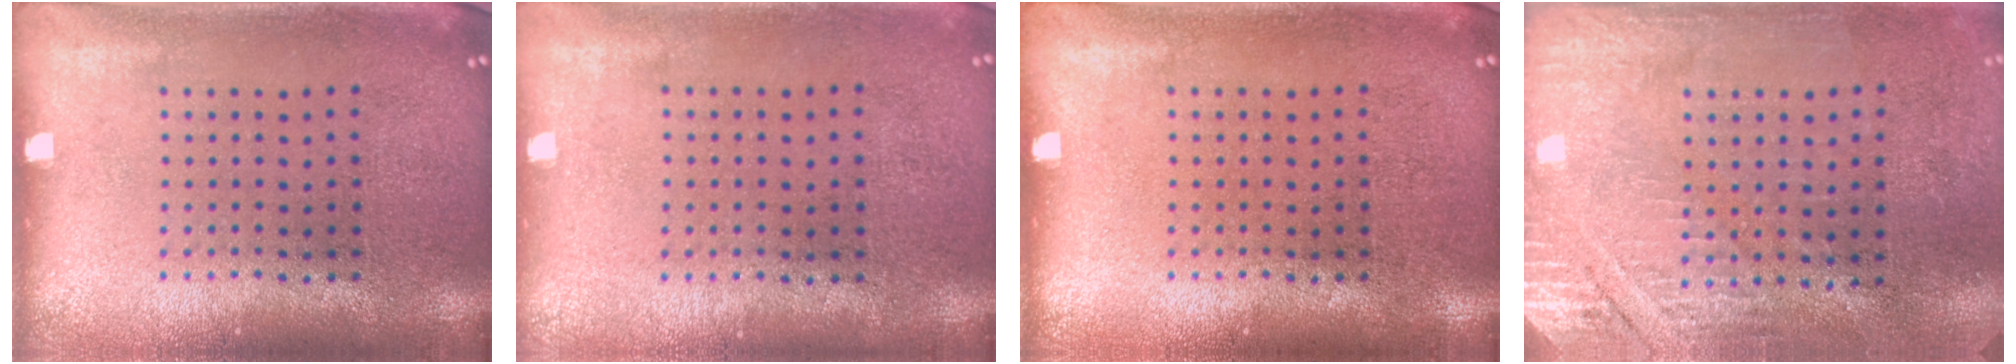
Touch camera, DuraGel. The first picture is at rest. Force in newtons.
{"total": 0.0}
{"total": 0.0}
{"total": 2.8, "press": 2.6, "slide": 0.9}